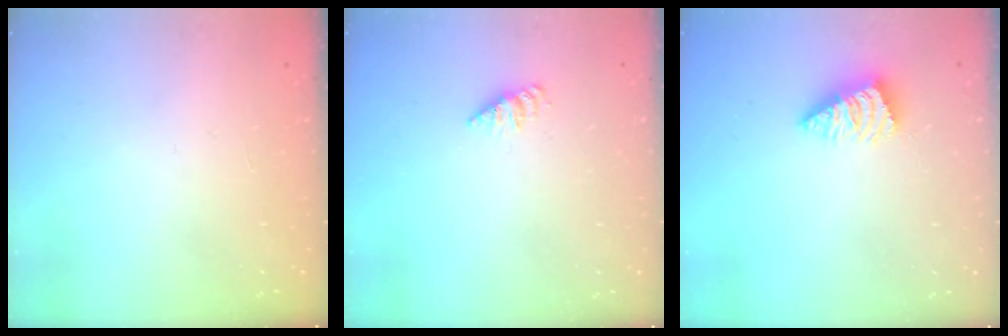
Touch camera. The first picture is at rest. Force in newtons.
{"total": 2.6, "press": 2.6, "slide": 0.4}
{"total": 2.6, "press": 2.6, "slide": 0.5}